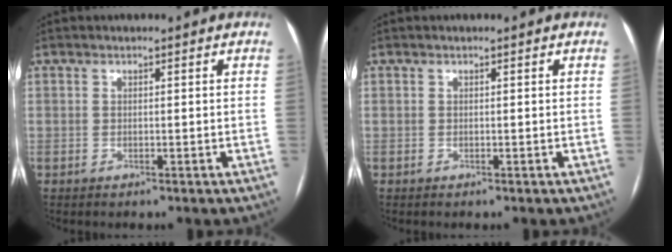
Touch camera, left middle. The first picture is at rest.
{"total": 0.0}